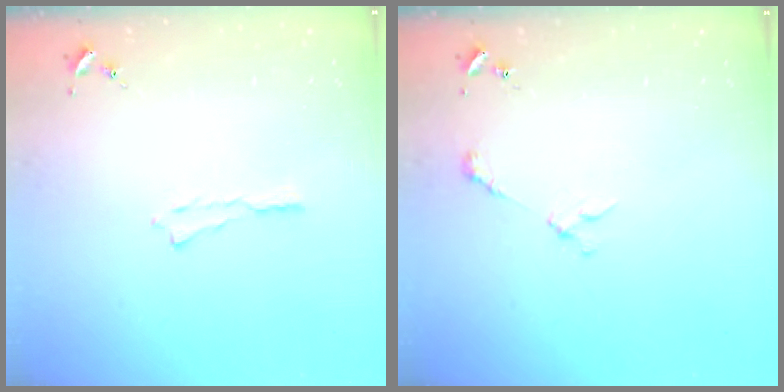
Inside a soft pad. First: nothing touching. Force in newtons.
{"total": 3.7, "press": 3.7, "slide": 0.4}